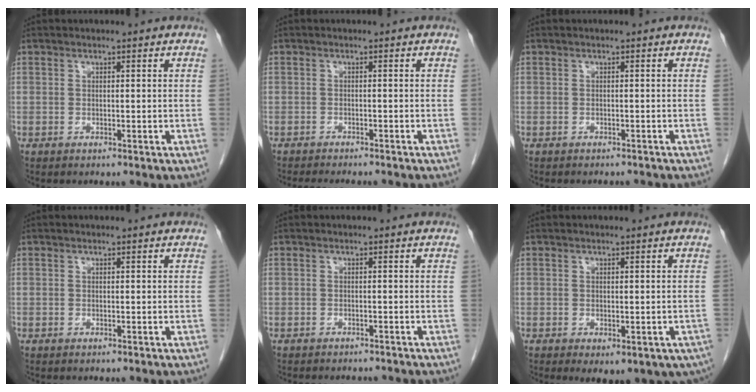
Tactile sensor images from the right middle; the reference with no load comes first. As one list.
[{"total": 7.5, "force": [-6.7, 1.3, 3.0], "torque": [-0.038, -0.008, -0.091]}, {"total": 2.8, "force": [-2.7, 0.7, 0.6], "torque": [-0.007, -0.003, -0.032]}, {"total": 0.0}, {"total": 4.7, "force": [-4.4, 1.3, 1.4], "torque": [-0.014, -0.002, -0.054]}, {"total": 9.5, "force": [-5.3, 4.7, 6.3], "torque": [-0.083, -0.014, -0.061]}]